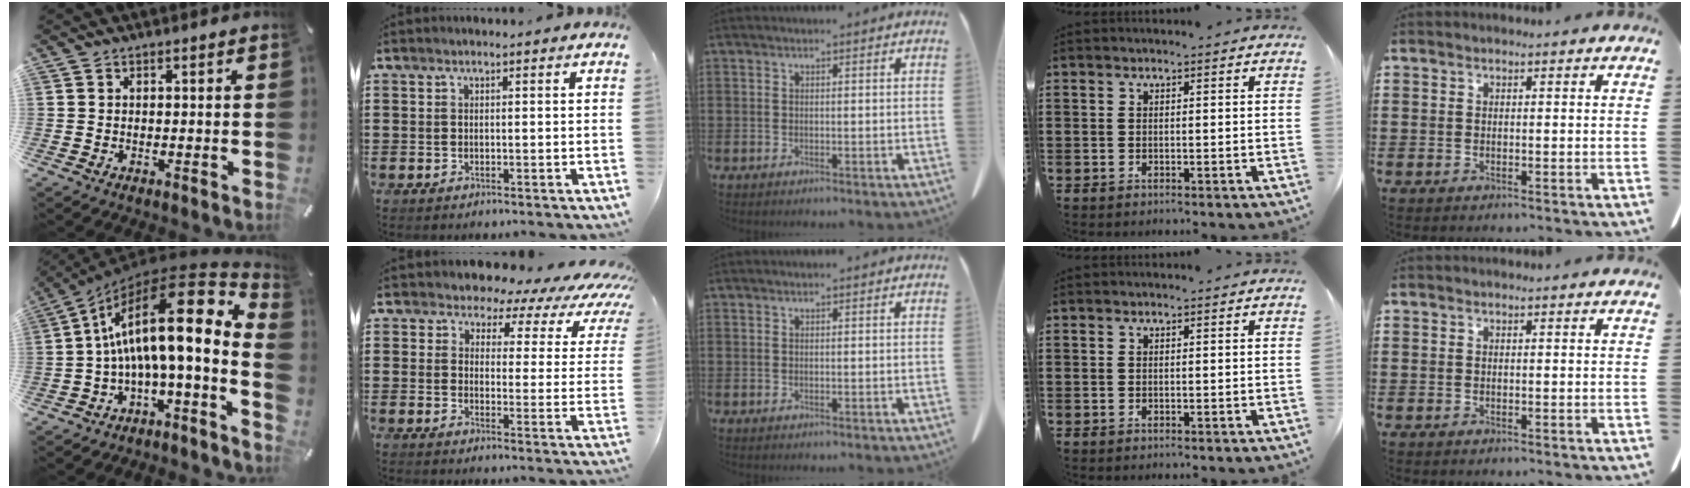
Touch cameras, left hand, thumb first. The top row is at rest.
{"thumb": {"total": 19.9, "force": [5.8, 5.3, 18.3], "torque": [-0.304, -0.069, 0.089]}, "index": {"total": 5.1, "force": [4.3, 2.1, 1.8], "torque": [-0.054, -0.028, 0.070]}}